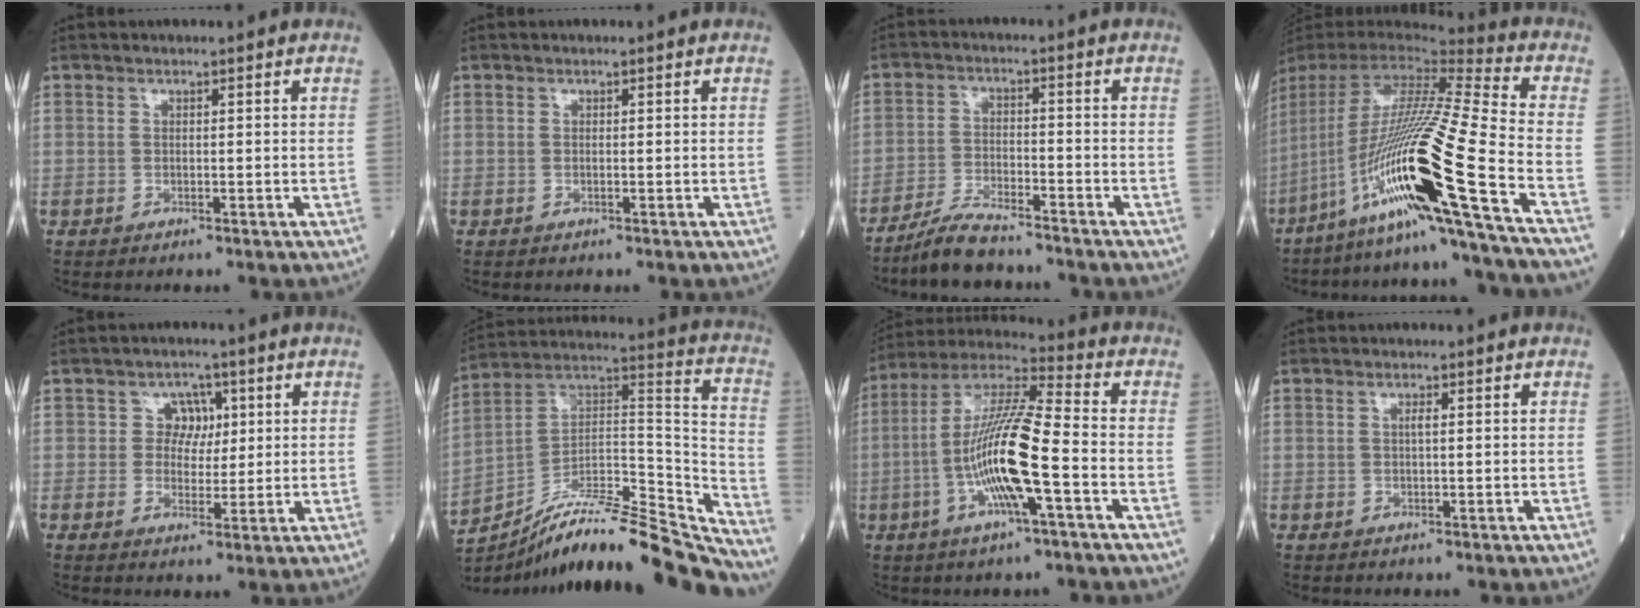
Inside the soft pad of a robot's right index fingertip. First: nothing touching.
{"total": 0.0}
{"total": 6.6, "force": [-5.9, 1.0, 2.8], "torque": [-0.056, -0.015, -0.113]}
{"total": 25.1, "force": [-10.5, -1.2, 22.8], "torque": [-0.443, -0.033, -0.196]}
{"total": 4.0, "force": [1.1, 3.4, 1.8], "torque": [-0.013, 0.008, 0.014]}
{"total": 24.3, "force": [-21.7, 2.7, 10.7], "torque": [-0.141, 0.036, -0.347]}
{"total": 15.2, "force": [-3.7, 1.1, 14.7], "torque": [-0.292, 0.001, -0.075]}
{"total": 0.9, "force": [0.2, 0.1, 0.9], "torque": [-0.017, 0.002, 0.002]}